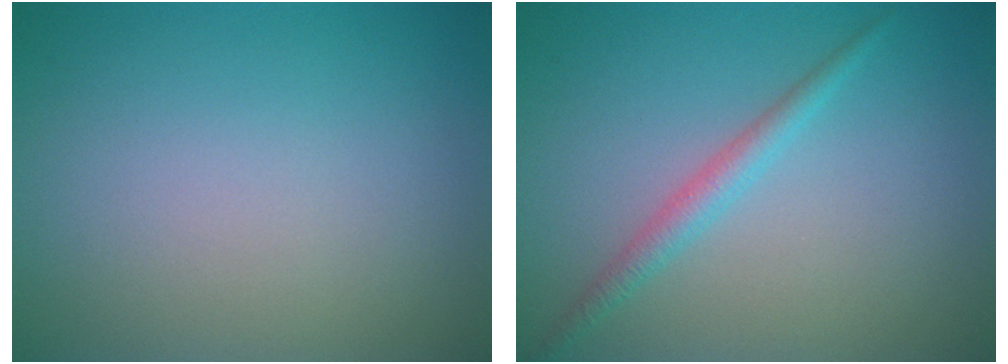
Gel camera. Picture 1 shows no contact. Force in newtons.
{"total": 1.9, "press": 1.9, "slide": 0.1}